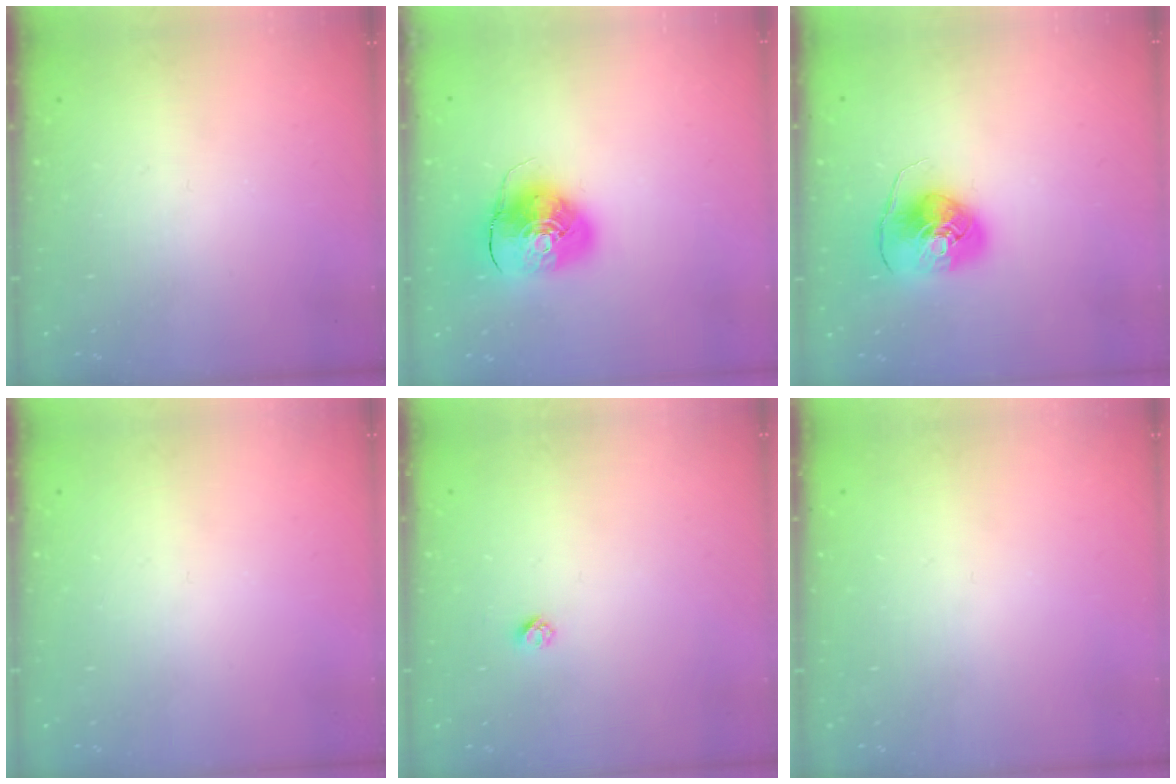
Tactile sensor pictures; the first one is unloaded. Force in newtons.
{"total": 9.7, "press": 9.6, "slide": 1.4}
{"total": 9.2, "press": 9.1, "slide": 1.0}
{"total": 0.0}
{"total": 2.3, "press": 2.3, "slide": 0.2}
{"total": 0.0}